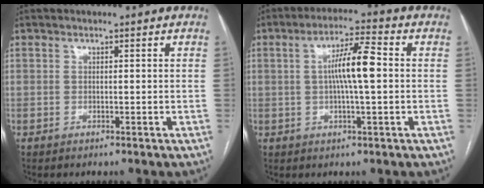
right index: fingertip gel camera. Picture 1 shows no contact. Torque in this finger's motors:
{"motor_torque": [1.18, 0.22, 0.25, 0.13]}